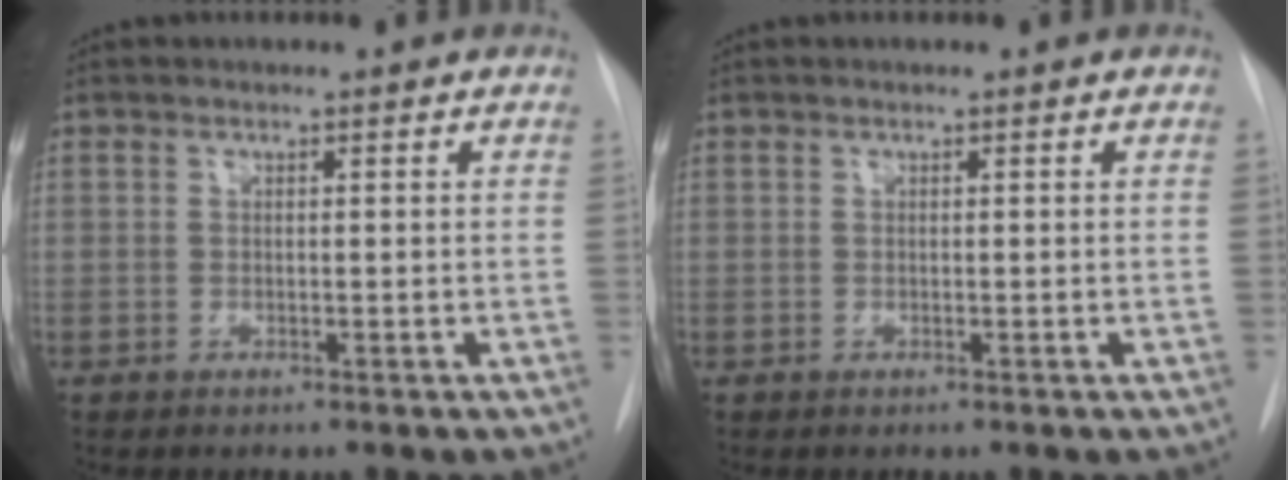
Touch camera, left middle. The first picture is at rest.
{"total": 0.0}